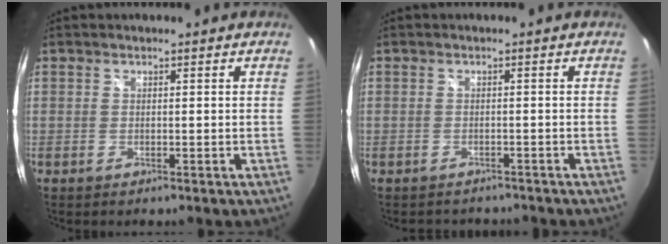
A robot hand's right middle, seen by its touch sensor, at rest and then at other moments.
{"total": 3.6, "force": [-3.2, 1.4, 0.7], "torque": [-0.013, -0.009, -0.044]}